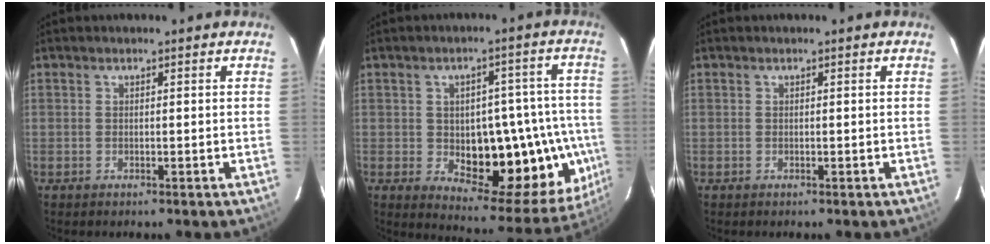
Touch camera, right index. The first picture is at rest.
{"total": 19.2, "force": [-3.1, 8.3, 17.0], "torque": [-0.172, 0.023, -0.012]}
{"total": 0.0}